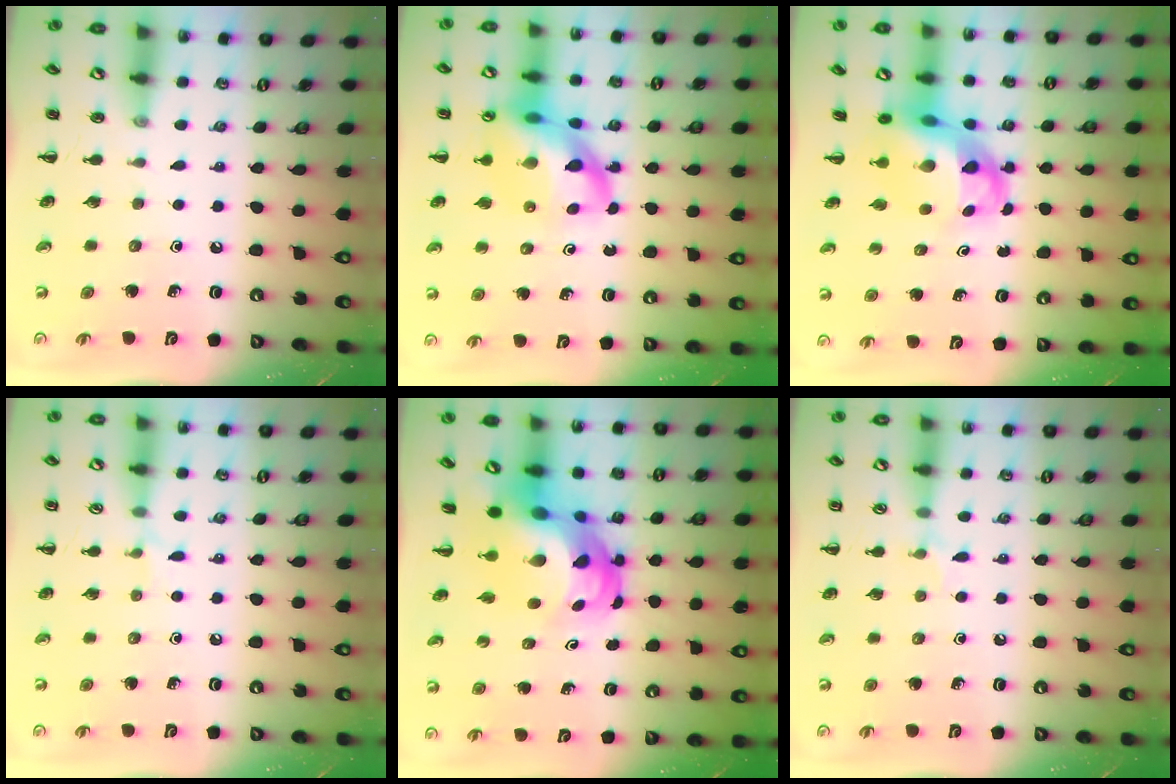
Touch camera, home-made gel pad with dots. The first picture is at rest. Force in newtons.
{"total": 16.7, "press": 16.3, "slide": 3.8}
{"total": 7.8, "press": 7.5, "slide": 1.9}
{"total": 4.4, "press": 4.1, "slide": 1.6}
{"total": 9.6, "press": 9.2, "slide": 2.9}
{"total": 5.3, "press": 5.0, "slide": 1.7}